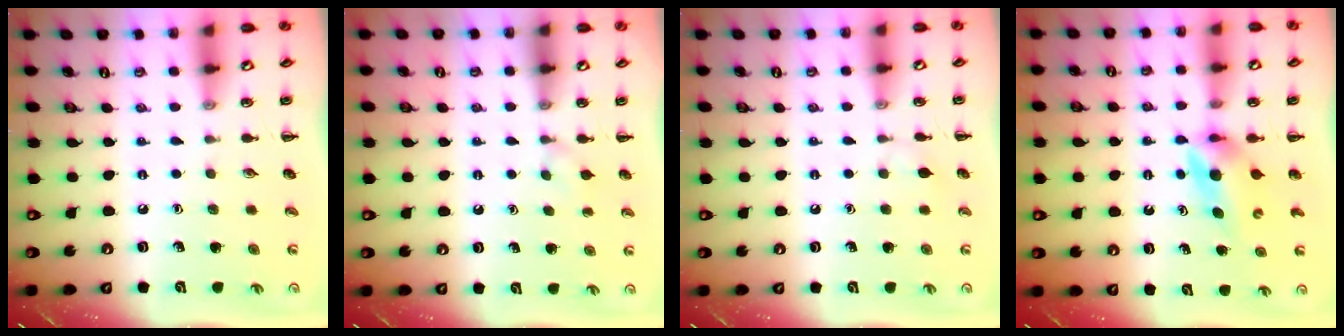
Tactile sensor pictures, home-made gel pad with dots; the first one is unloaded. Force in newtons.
{"total": 1.9, "press": 1.7, "slide": 0.9}
{"total": 3.7, "press": 3.6, "slide": 0.9}
{"total": 5.2, "press": 5.2, "slide": 0.5}